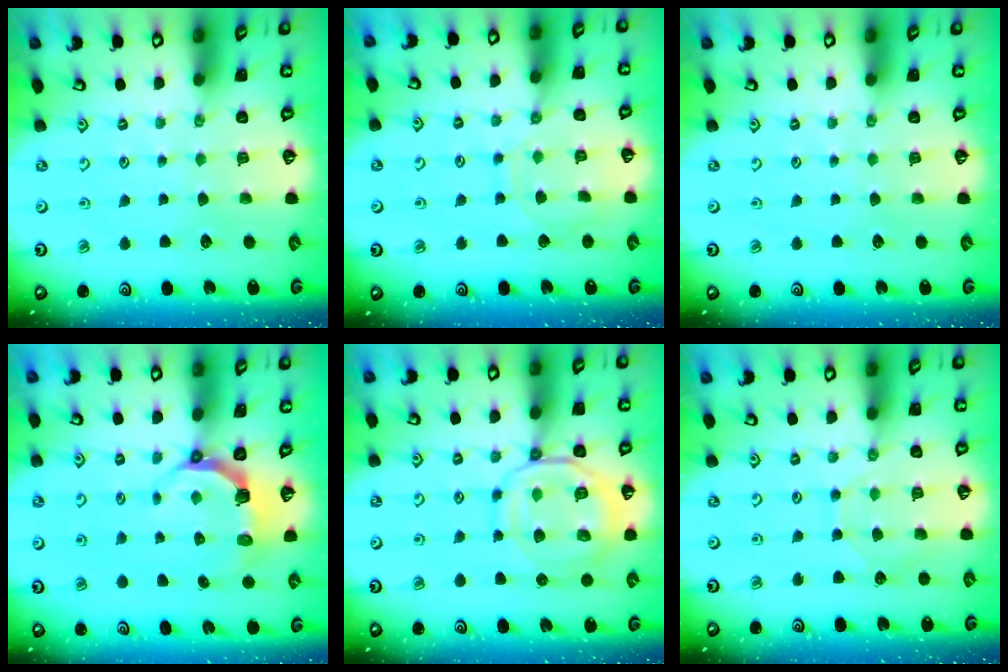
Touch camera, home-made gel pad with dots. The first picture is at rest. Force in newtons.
{"total": 8.6, "press": 8.5, "slide": 0.9}
{"total": 0.0}
{"total": 5.9, "press": 4.4, "slide": 4.0}
{"total": 12.4, "press": 12.3, "slide": 1.5}
{"total": 7.6, "press": 7.5, "slide": 0.8}